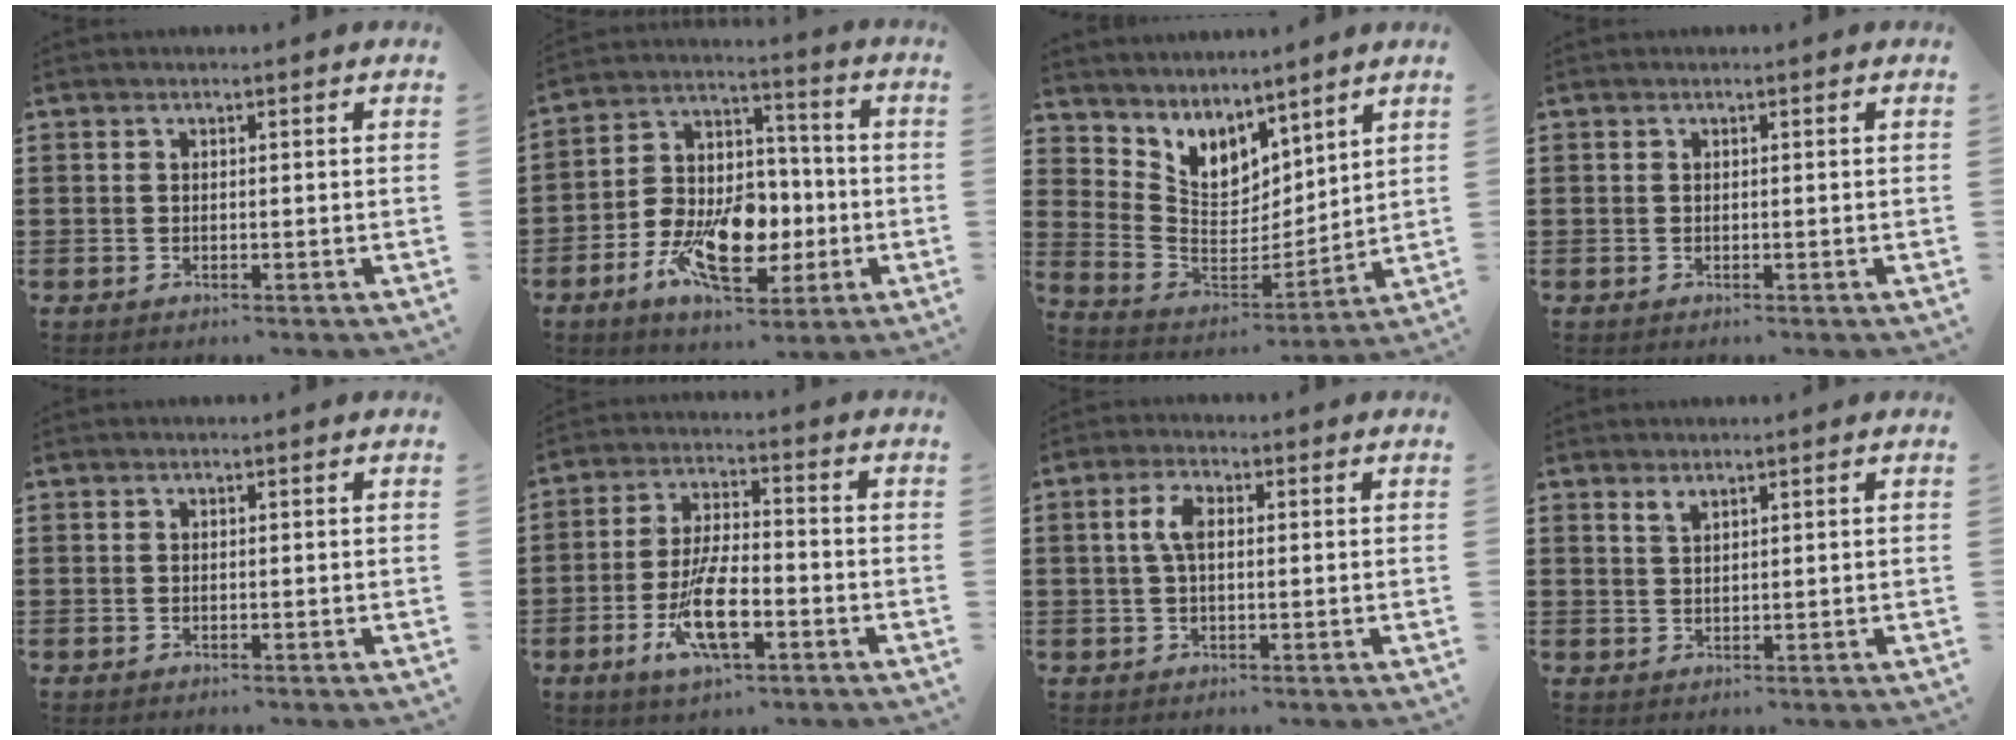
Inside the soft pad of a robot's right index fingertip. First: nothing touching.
{"total": 12.7, "force": [-4.0, 8.0, 9.0], "torque": [-0.186, 0.011, -0.067]}
{"total": 6.0, "force": [4.7, 3.7, 0.3], "torque": [-0.052, -0.055, 0.087]}
{"total": 0.0}
{"total": 0.0}
{"total": 10.1, "force": [-3.8, 3.4, 8.7], "torque": [-0.183, -0.010, -0.070]}
{"total": 4.1, "force": [0.6, 1.9, 3.6], "torque": [-0.082, 0.009, 0.004]}
{"total": 1.5, "force": [1.2, 0.4, 0.7], "torque": [-0.016, 0.001, 0.021]}